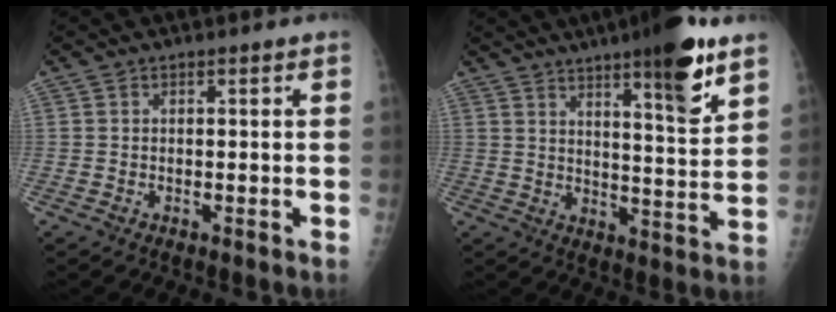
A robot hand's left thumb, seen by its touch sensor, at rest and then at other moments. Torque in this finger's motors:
{"motor_torque": [1.81, 0.94, 1.28, -1.27, 0.37]}